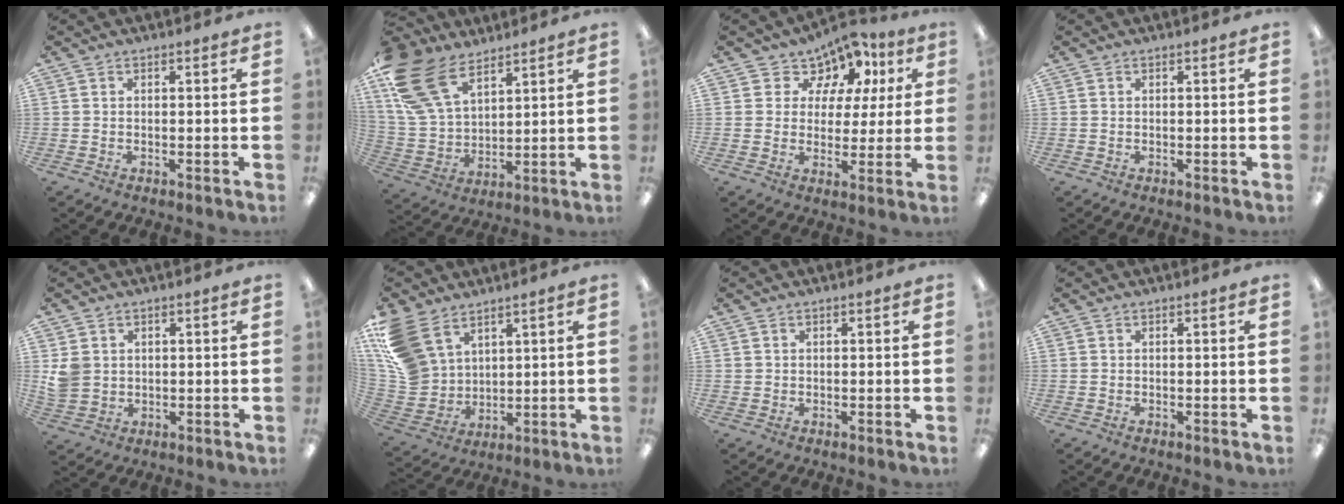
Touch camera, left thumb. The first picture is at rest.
{"total": 18.7, "force": [11.1, 10.5, 10.9], "torque": [-0.259, -0.036, 0.210]}
{"total": 9.3, "force": [6.1, 6.8, 2.0], "torque": [-0.054, -0.040, 0.116]}
{"total": 0.0}
{"total": 4.7, "force": [1.2, 4.3, 1.3], "torque": [-0.026, 0.007, 0.025]}
{"total": 15.6, "force": [8.9, 10.6, 7.3], "torque": [-0.189, -0.033, 0.180]}
{"total": 0.8, "force": [0.3, 0.7, 0.0], "torque": [0.000, 0.003, 0.005]}
{"total": 0.0}